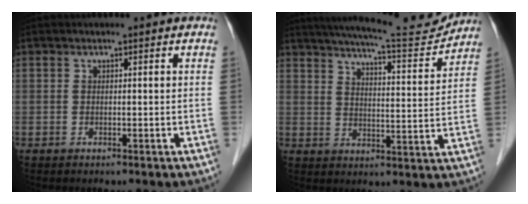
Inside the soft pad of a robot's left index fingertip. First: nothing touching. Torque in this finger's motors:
{"motor_torque": [0.75, -0.85, 0.24, 0.06]}